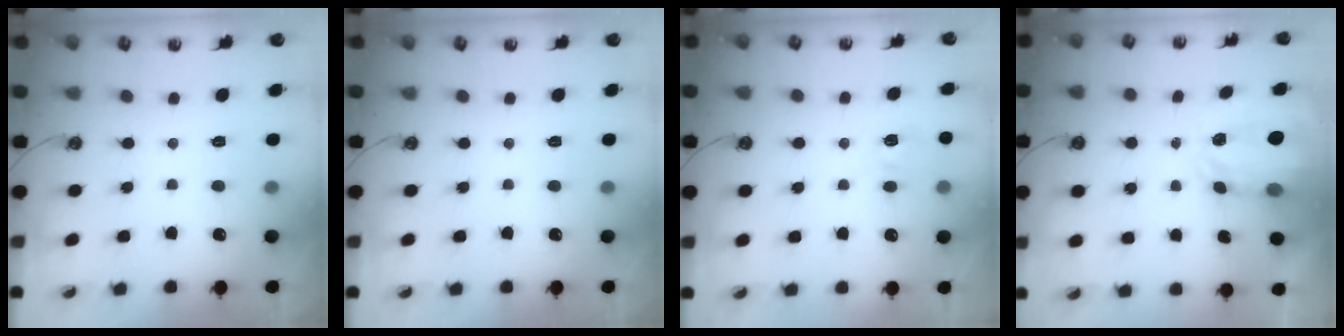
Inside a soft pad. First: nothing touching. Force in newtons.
{"total": 0.0}
{"total": 6.4, "press": 6.3, "slide": 0.8}
{"total": 3.8, "press": 3.8, "slide": 0.5}